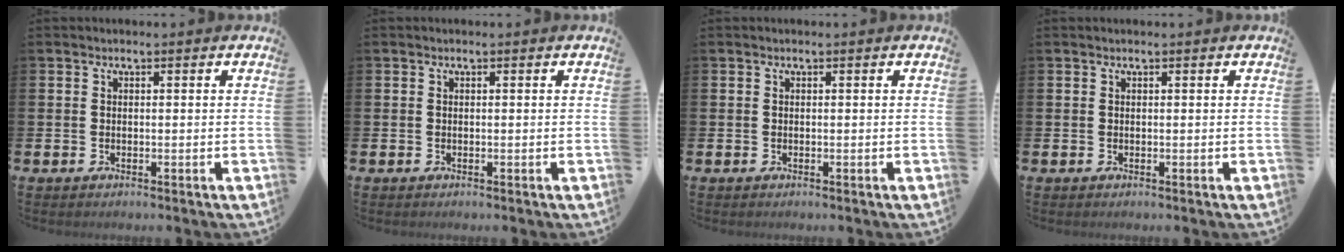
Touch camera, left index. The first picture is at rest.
{"total": 0.0}
{"total": 0.0}
{"total": 0.0}